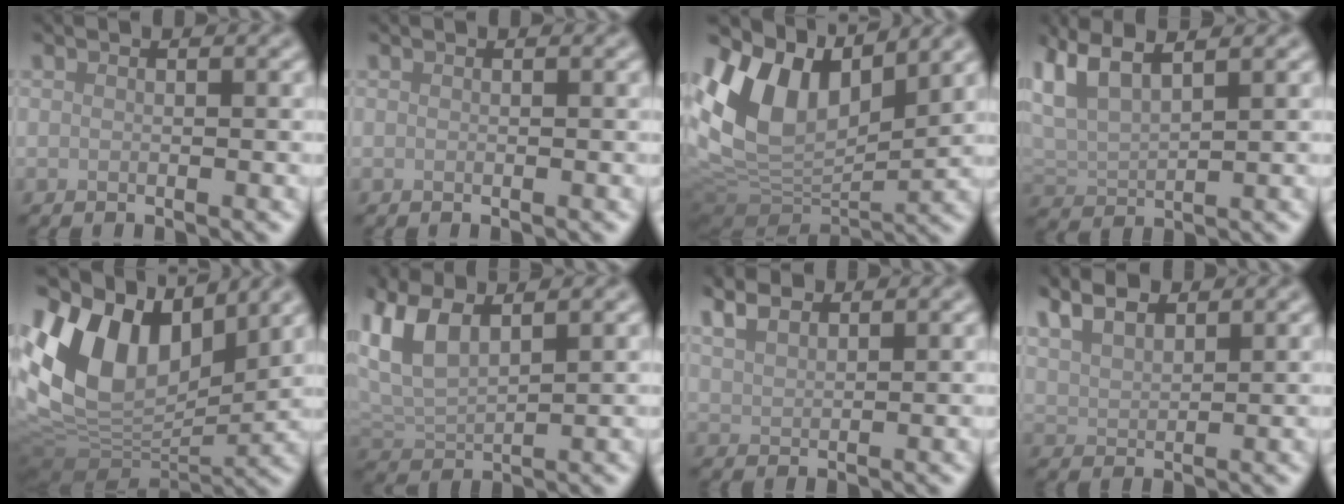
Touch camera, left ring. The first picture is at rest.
{"total": 0.0}
{"total": 11.2, "force": [4.3, 7.1, 7.6], "torque": [-0.159, 0.007, 0.081]}
{"total": 4.7, "force": [3.3, 1.4, 3.1], "torque": [-0.076, 0.019, 0.064]}
{"total": 12.6, "force": [4.1, 8.3, 8.6], "torque": [-0.179, 0.013, 0.077]}
{"total": 5.4, "force": [2.8, 2.4, 3.9], "torque": [-0.097, 0.009, 0.057]}
{"total": 2.9, "force": [2.3, 1.1, 1.3], "torque": [-0.032, 0.012, 0.049]}
{"total": 3.9, "force": [3.0, 1.5, 1.9], "torque": [-0.046, 0.012, 0.054]}